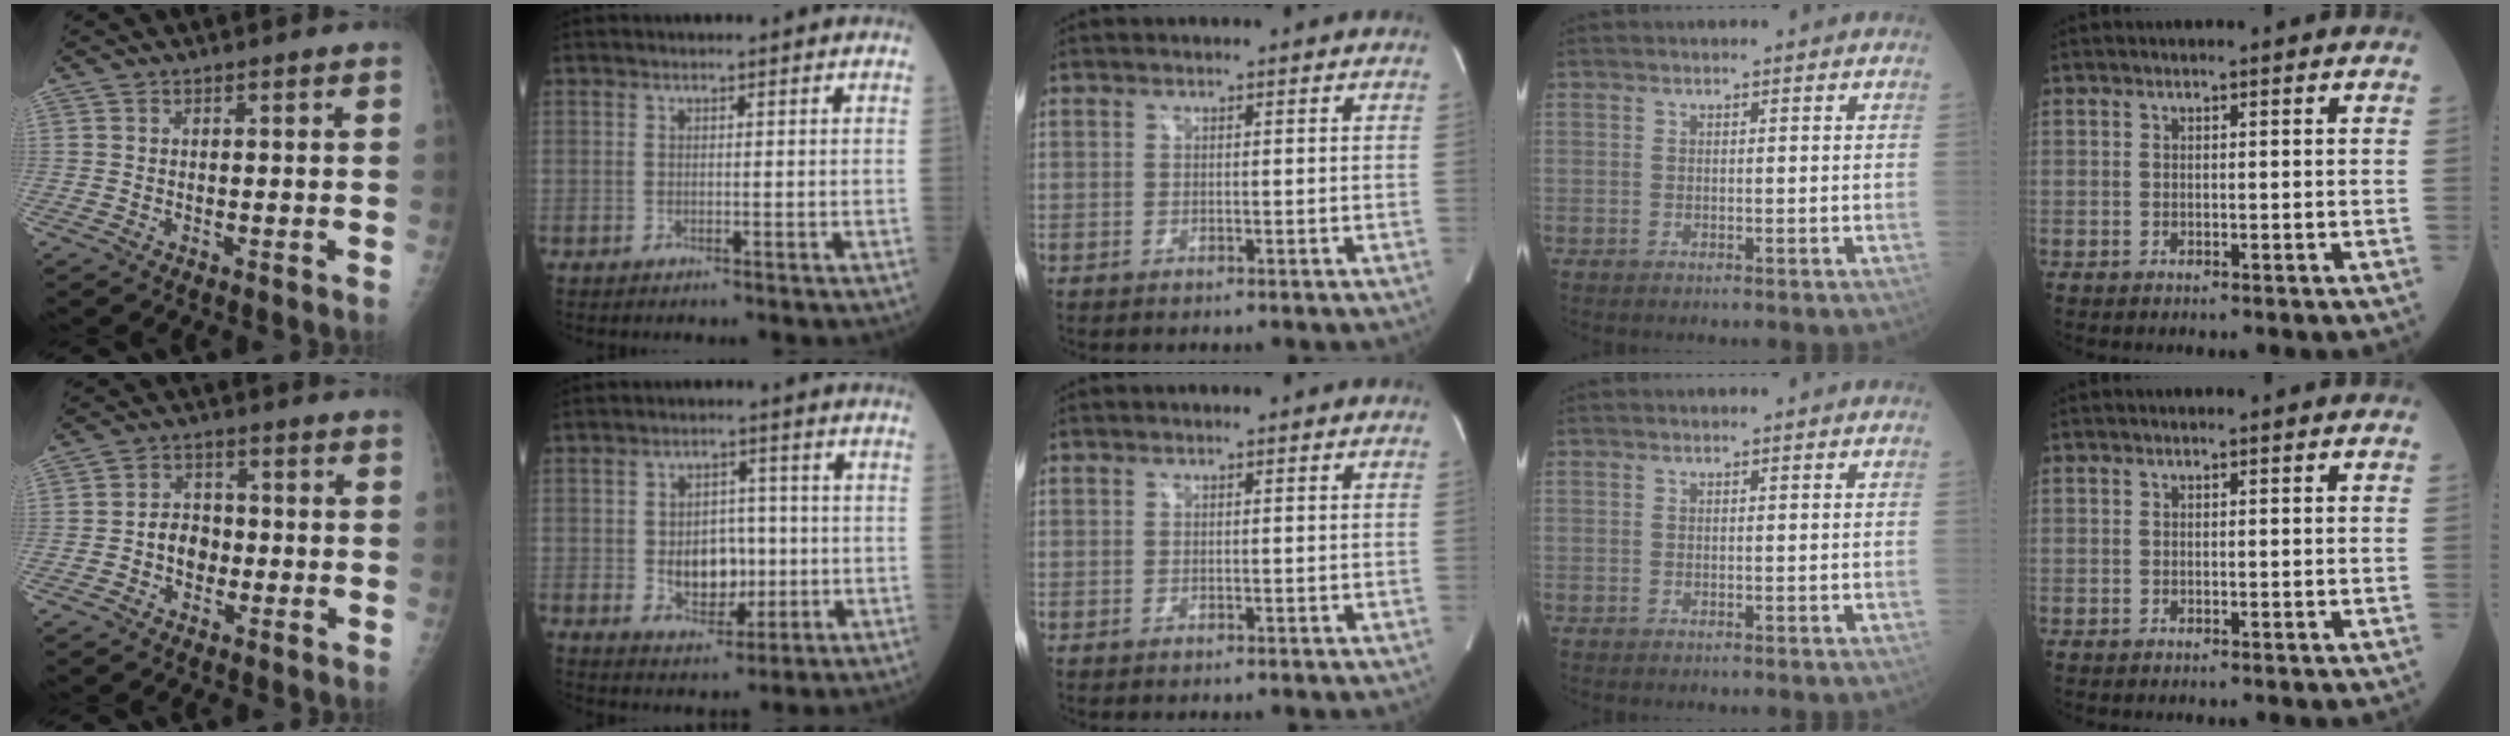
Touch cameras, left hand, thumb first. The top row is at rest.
{"thumb": {"total": 5.3, "force": [-1.4, 4.3, 2.8], "torque": [-0.018, 0.019, -0.033]}, "index": {"total": 7.3, "force": [-0.8, 4.8, 5.4], "torque": [-0.088, 0.004, -0.004]}}